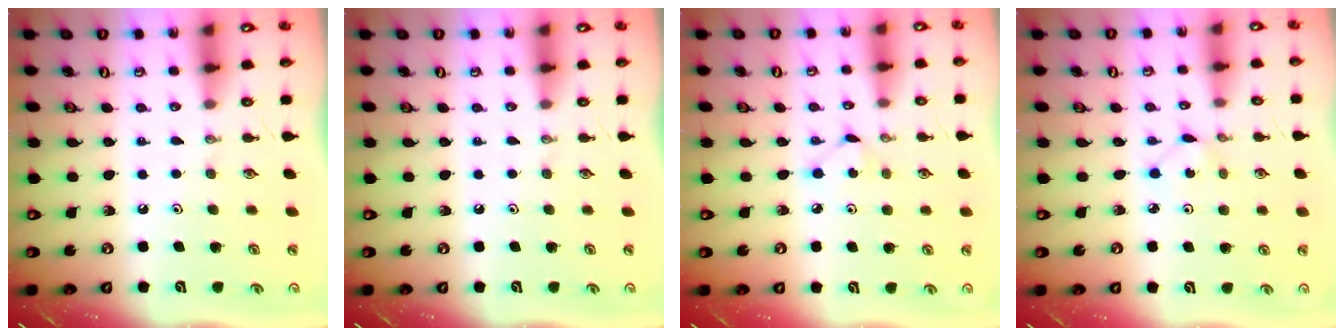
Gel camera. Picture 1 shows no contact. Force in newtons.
{"total": 0.0}
{"total": 3.2, "press": 3.2, "slide": 0.5}
{"total": 1.2, "press": 1.2, "slide": 0.2}